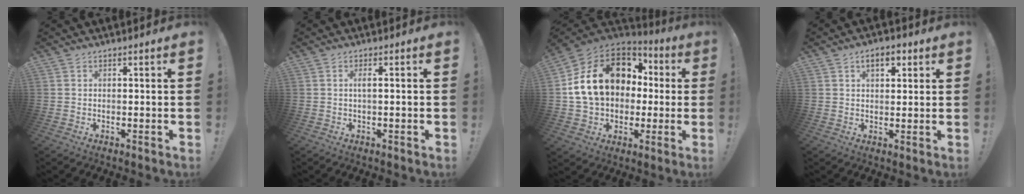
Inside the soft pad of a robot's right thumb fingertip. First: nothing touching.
{"total": 1.9, "force": [0.0, -0.1, 1.9], "torque": [-0.028, -0.001, -0.004]}
{"total": 20.7, "force": [4.7, 15.2, 13.1], "torque": [-0.219, -0.002, 0.108]}
{"total": 5.1, "force": [2.3, 2.8, 3.6], "torque": [-0.051, 0.002, 0.038]}